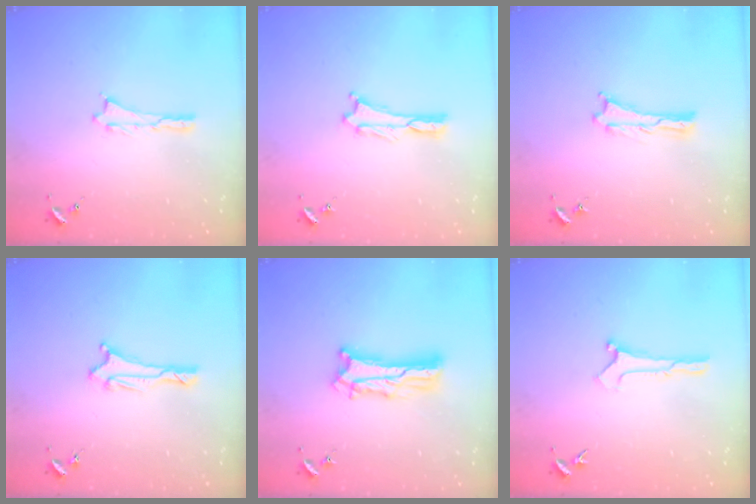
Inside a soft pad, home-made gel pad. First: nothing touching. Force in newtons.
{"total": 0.0}
{"total": 0.0}
{"total": 1.3, "press": 1.3, "slide": 0.1}
{"total": 7.3, "press": 7.3, "slide": 0.7}
{"total": 0.0}